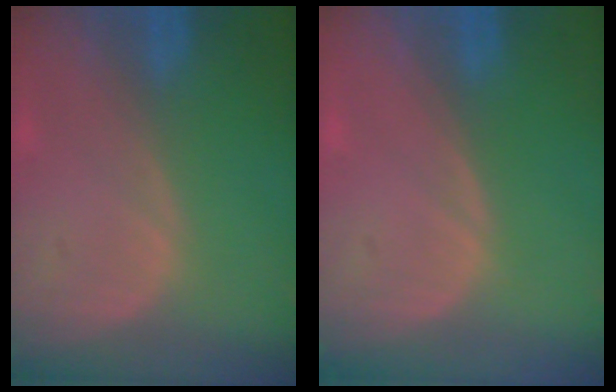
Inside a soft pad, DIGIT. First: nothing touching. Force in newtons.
{"total": 0.0}